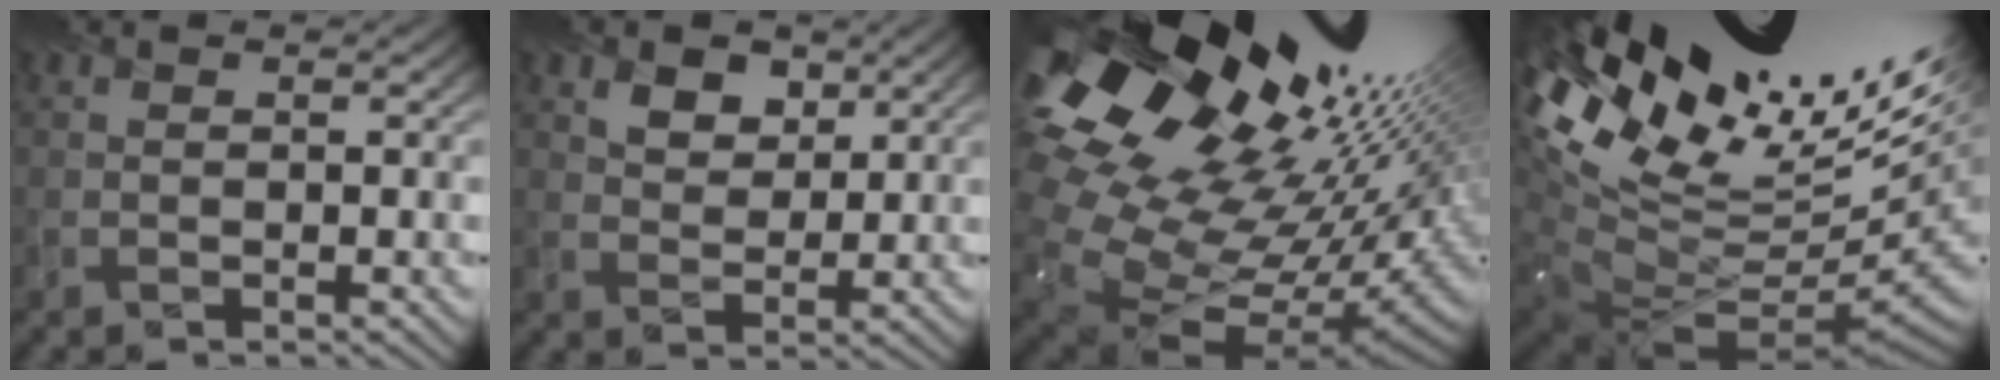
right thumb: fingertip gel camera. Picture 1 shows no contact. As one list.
[{"total": 4.3, "force": [2.3, 3.0, 2.1], "torque": [-0.040, -0.015, 0.046]}, {"total": 20.7, "force": [8.2, 13.1, 13.9], "torque": [-0.302, 0.012, 0.165]}, {"total": 17.7, "force": [6.9, 8.5, 13.9], "torque": [-0.219, 0.000, 0.173]}]